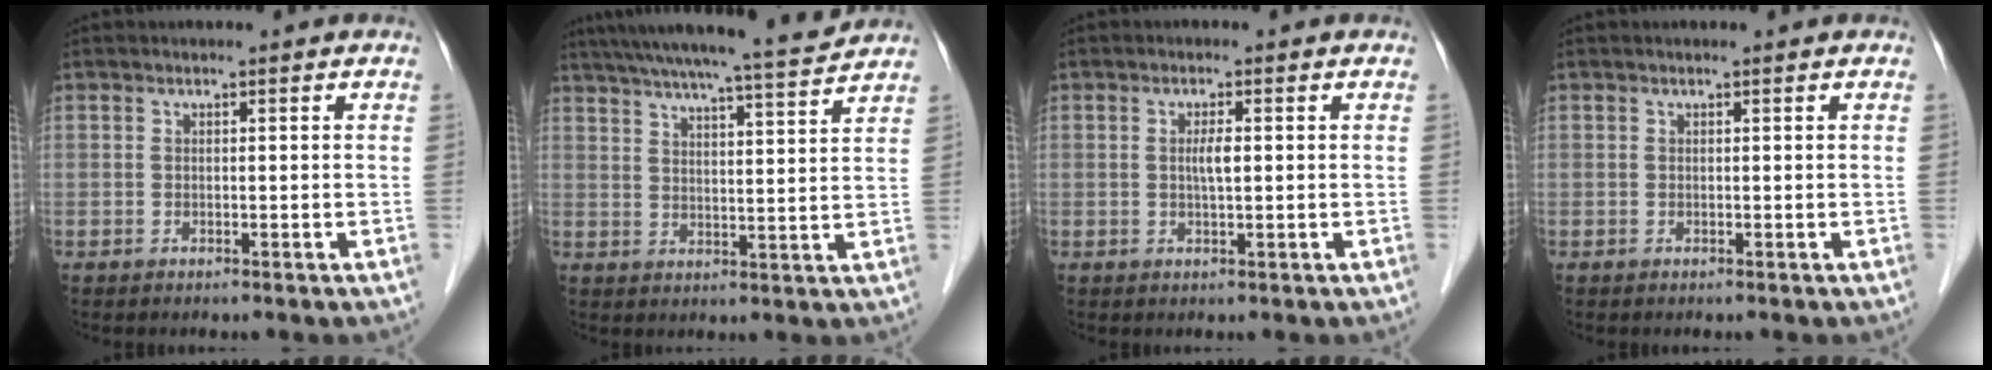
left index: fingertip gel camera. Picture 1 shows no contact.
{"total": 16.0, "force": [14.5, -0.5, 6.5], "torque": [-0.114, -0.006, 0.205]}
{"total": 2.0, "force": [-0.1, 0.3, 2.0], "torque": [-0.038, -0.003, -0.001]}
{"total": 0.0}